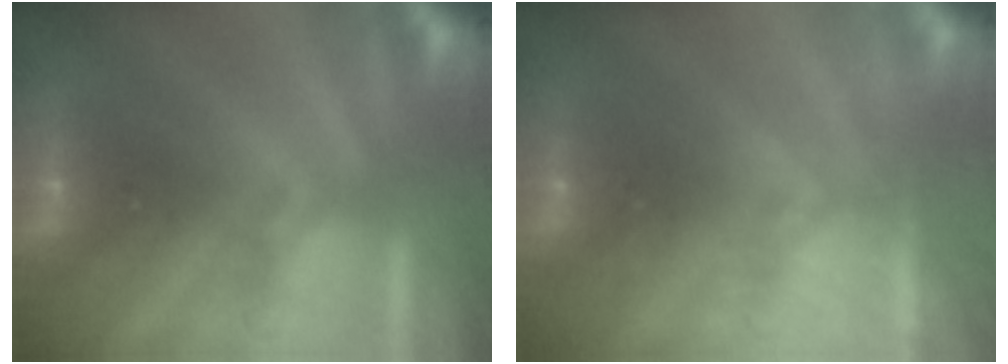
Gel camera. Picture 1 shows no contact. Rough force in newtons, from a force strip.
{"total": 2.3}